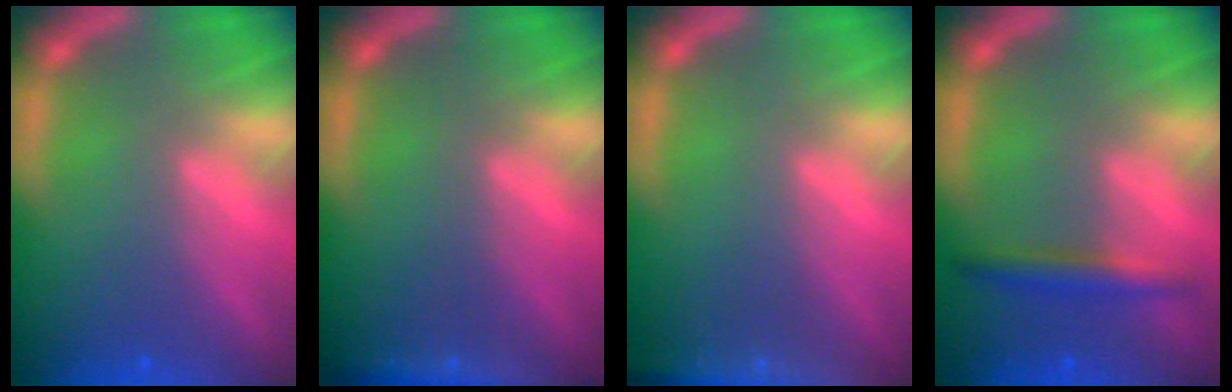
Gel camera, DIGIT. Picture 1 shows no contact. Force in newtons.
{"total": 2.4}
{"total": 6.0}
{"total": 2.4}